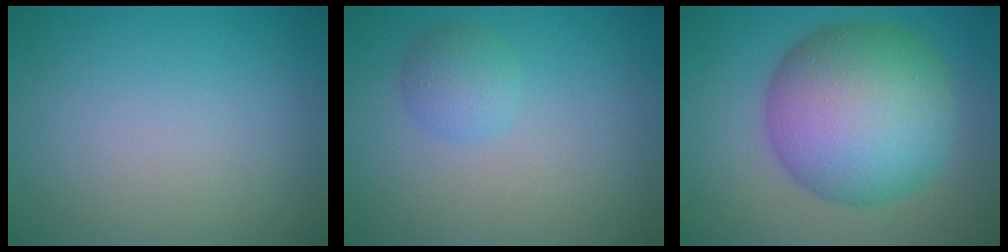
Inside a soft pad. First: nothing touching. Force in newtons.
{"total": 2.0, "press": 2.0, "slide": 0.1}
{"total": 12.9, "press": 12.9, "slide": 0.1}